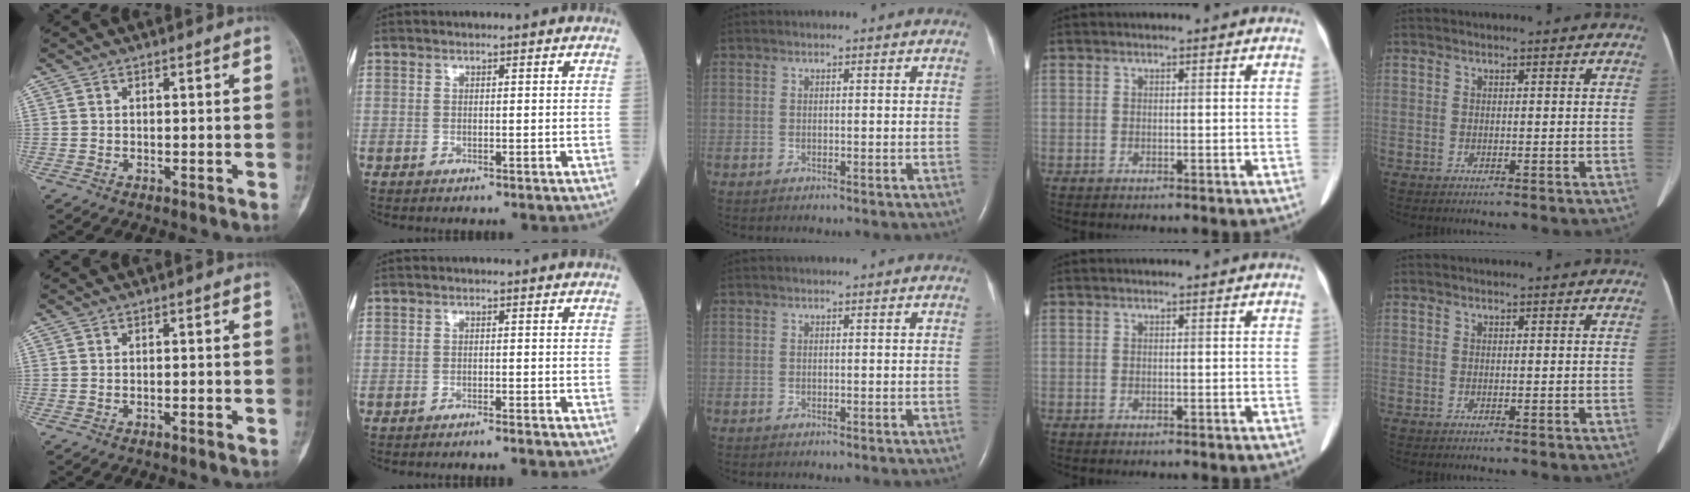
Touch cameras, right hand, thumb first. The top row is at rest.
{"thumb": {"total": 0.7, "force": [-0.4, 0.0, 0.6], "torque": [-0.013, 0.004, -0.005]}, "index": {"total": 2.1, "force": [-1.9, -0.3, 0.9], "torque": [-0.013, 0.002, -0.023]}}